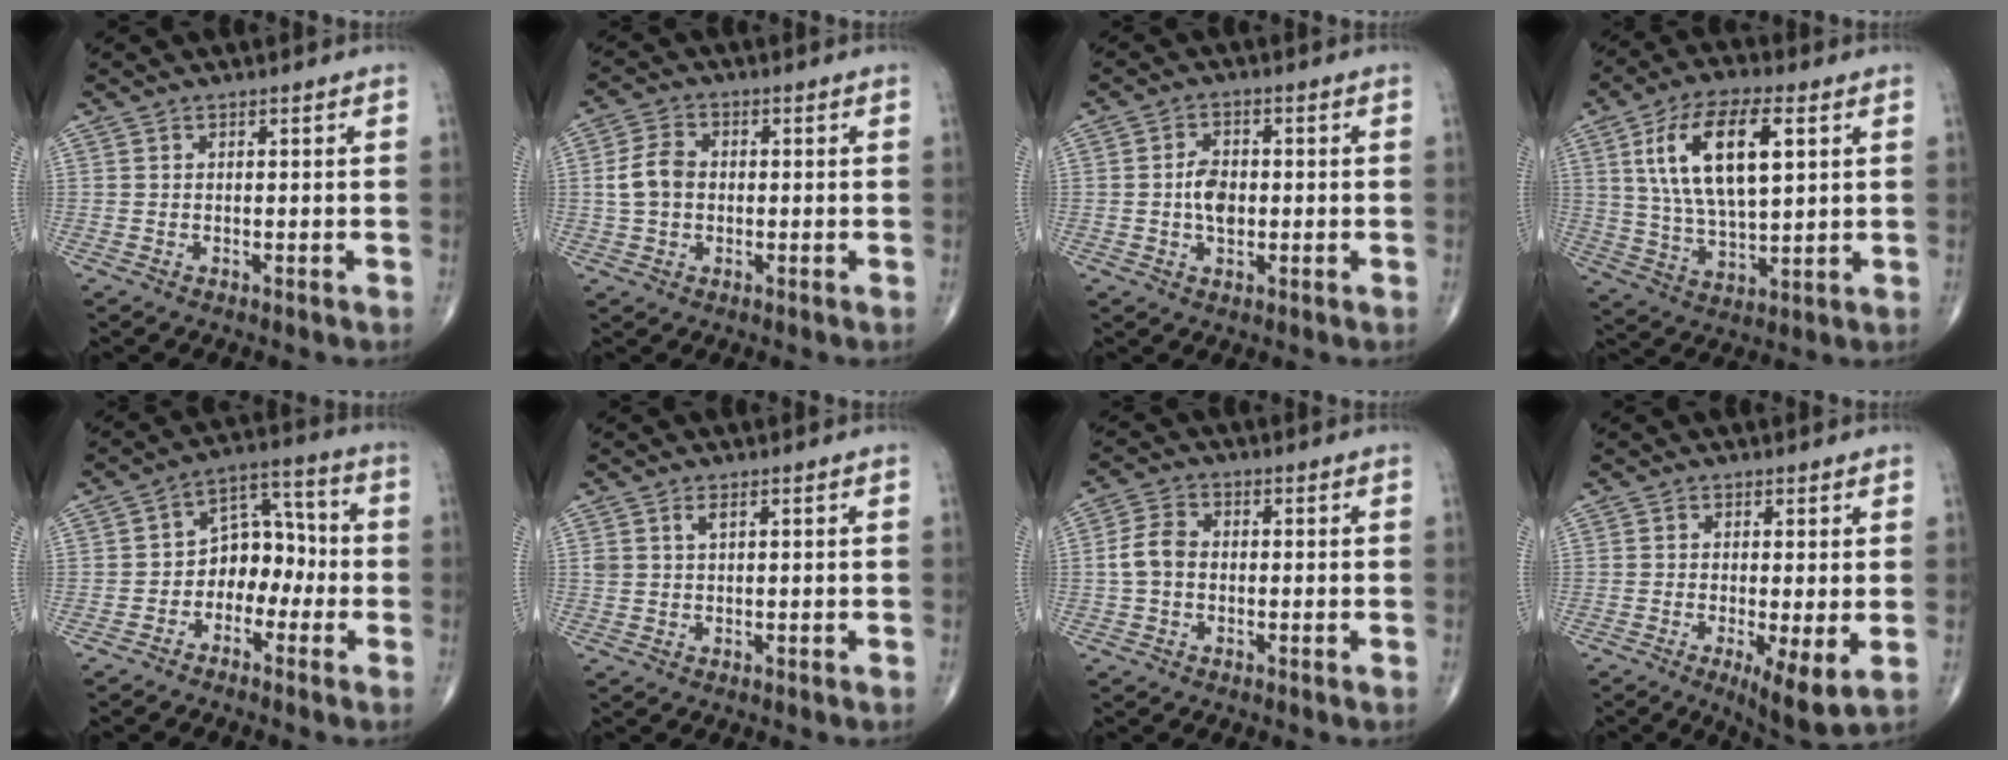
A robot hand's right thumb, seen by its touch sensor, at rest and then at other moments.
{"total": 5.8, "force": [0.0, 4.2, 3.9], "torque": [-0.076, 0.014, -0.004]}
{"total": 5.0, "force": [-0.3, 3.2, 3.9], "torque": [-0.061, 0.005, -0.009]}
{"total": 16.8, "force": [5.1, 7.2, 14.3], "torque": [-0.258, -0.006, 0.095]}
{"total": 8.8, "force": [-2.4, 6.4, 5.6], "torque": [-0.047, 0.048, -0.054]}
{"total": 1.6, "force": [0.8, 0.7, 1.2], "torque": [-0.028, 0.004, 0.020]}
{"total": 4.8, "force": [-0.4, 3.5, 3.3], "torque": [-0.068, 0.016, -0.015]}
{"total": 6.7, "force": [-1.3, 1.7, 6.4], "torque": [-0.107, -0.023, -0.022]}